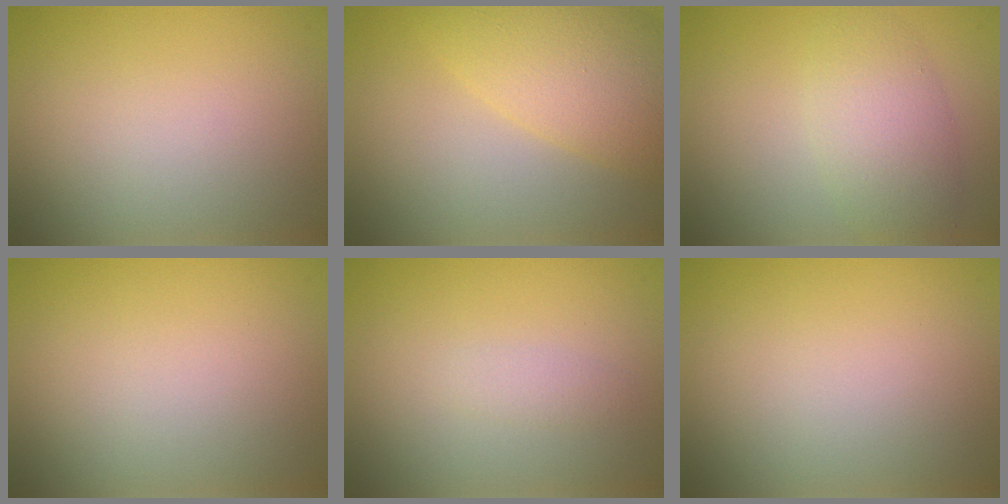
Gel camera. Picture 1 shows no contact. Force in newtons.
{"total": 7.0, "press": 7.0, "slide": 0.3}
{"total": 4.0, "press": 4.0, "slide": 0.1}
{"total": 0.0}
{"total": 0.9, "press": 0.9, "slide": 0.0}
{"total": 0.0}